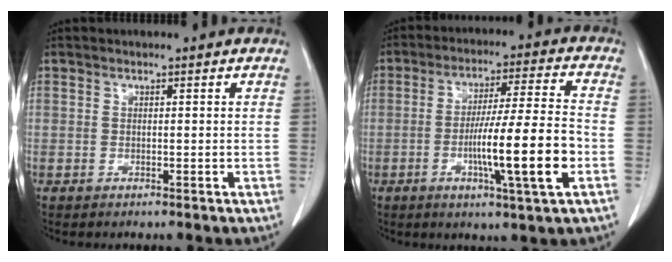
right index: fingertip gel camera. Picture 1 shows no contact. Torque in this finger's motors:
{"motor_torque": [1.89, -0.25, 0.93, 0.21]}